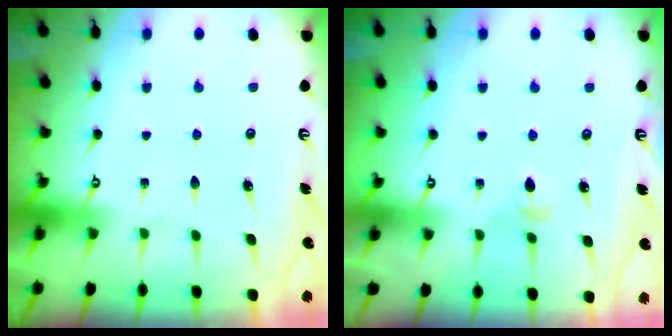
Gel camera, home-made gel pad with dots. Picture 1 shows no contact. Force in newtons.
{"total": 3.4, "press": 3.3, "slide": 0.7}